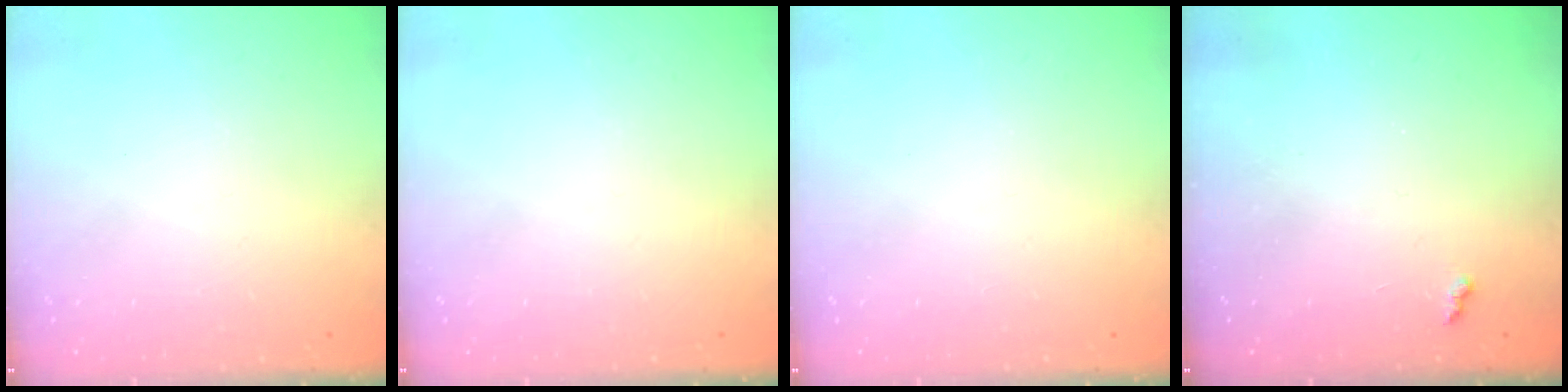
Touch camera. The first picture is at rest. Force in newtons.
{"total": 0.0}
{"total": 0.0}
{"total": 2.6, "press": 2.5, "slide": 0.5}